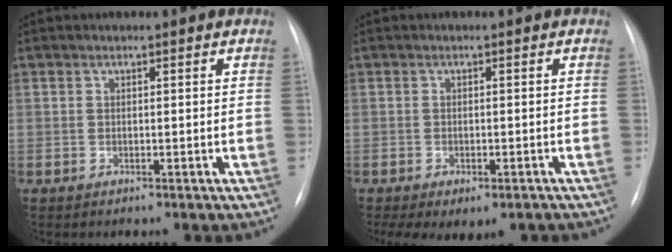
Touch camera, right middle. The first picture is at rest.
{"total": 7.8, "force": [-5.2, 3.8, 4.4], "torque": [-0.066, 0.003, -0.069]}